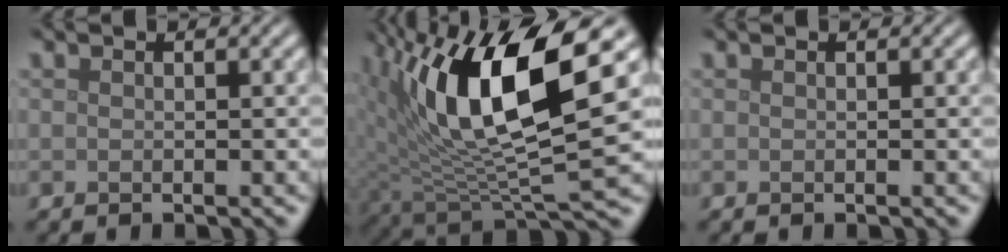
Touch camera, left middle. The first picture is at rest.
{"total": 13.4, "force": [4.2, 4.4, 12.0], "torque": [-0.224, 0.001, 0.081]}
{"total": 0.0}